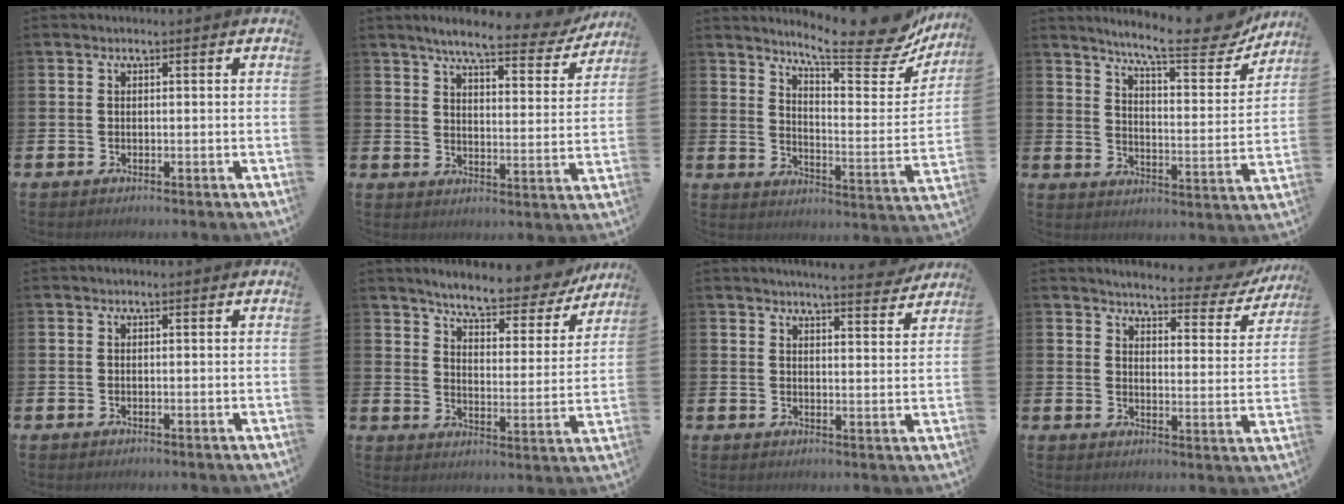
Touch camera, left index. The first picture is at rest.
{"total": 6.7, "force": [6.0, 1.0, 2.9], "torque": [-0.061, -0.035, 0.096]}
{"total": 11.2, "force": [9.7, 1.8, 5.3], "torque": [-0.089, -0.073, 0.162]}
{"total": 10.4, "force": [9.2, 1.4, 4.6], "torque": [-0.092, -0.059, 0.153]}
{"total": 0.0}
{"total": 6.6, "force": [6.2, 1.0, 2.1], "torque": [-0.066, -0.044, 0.102]}
{"total": 5.1, "force": [5.0, -0.2, 0.9], "torque": [-0.014, -0.036, 0.085]}
{"total": 3.9, "force": [3.7, 0.8, 0.9], "torque": [-0.029, -0.031, 0.054]}